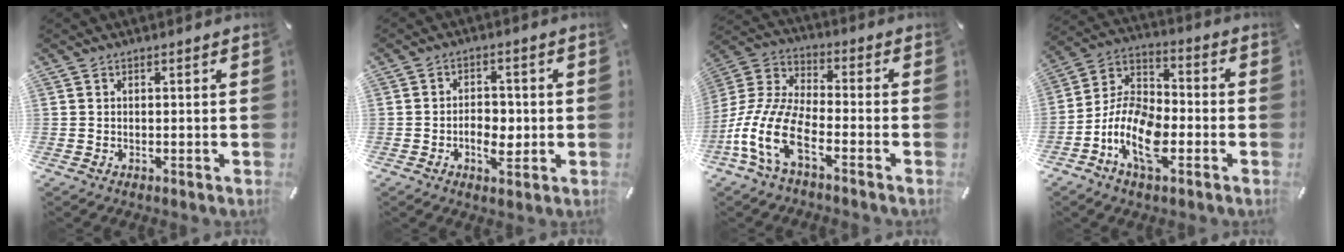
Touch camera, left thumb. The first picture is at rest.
{"total": 5.9, "force": [-1.3, 4.0, 4.2], "torque": [-0.065, 0.001, -0.027]}
{"total": 13.7, "force": [-7.3, 5.7, 10.0], "torque": [-0.239, -0.002, -0.141]}
{"total": 12.7, "force": [-5.8, 7.3, 8.6], "torque": [-0.191, 0.012, -0.111]}